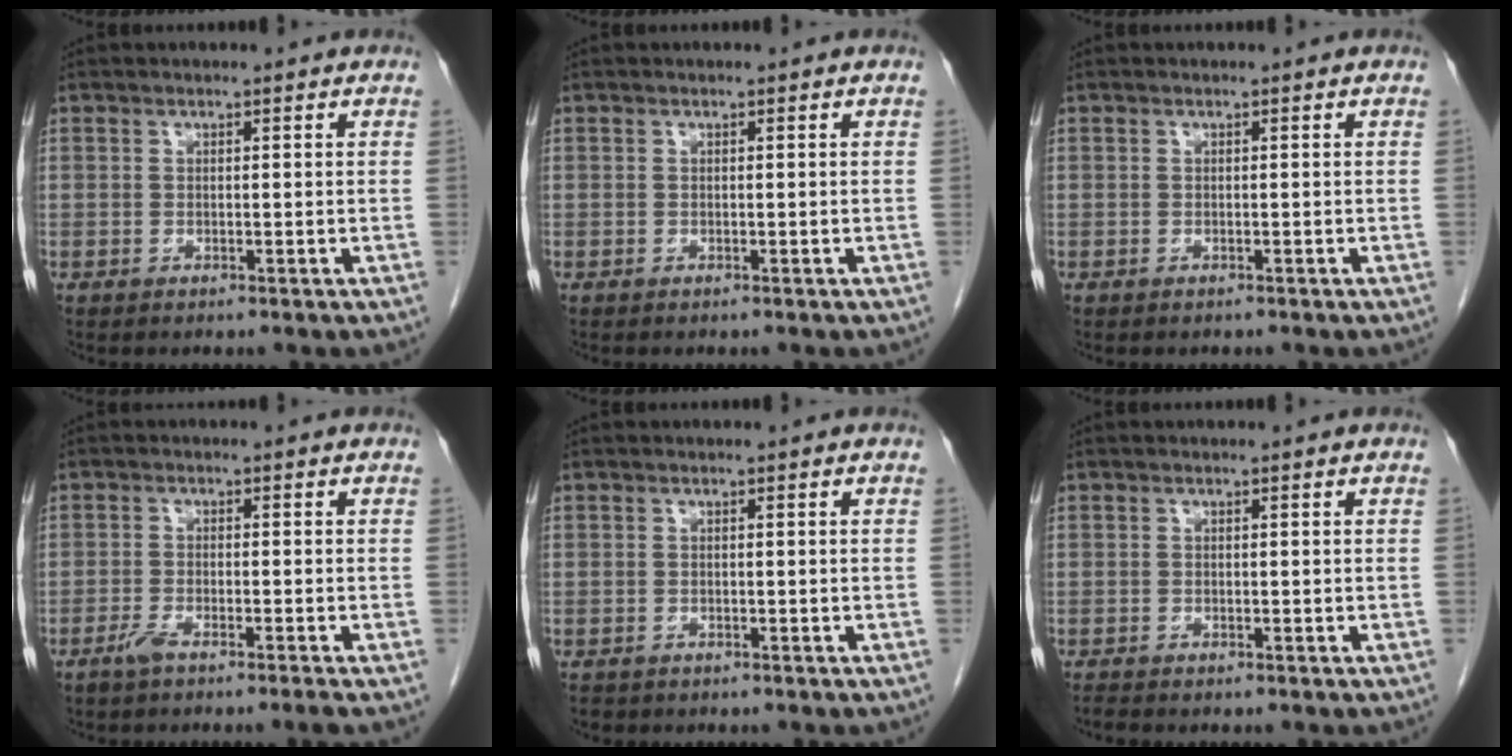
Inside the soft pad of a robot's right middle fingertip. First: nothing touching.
{"total": 0.0}
{"total": 0.0}
{"total": 2.7, "force": [-2.1, -0.4, 1.7], "torque": [-0.038, -0.003, -0.045]}
{"total": 1.7, "force": [-1.3, 0.9, 0.4], "torque": [-0.014, -0.002, -0.018]}
{"total": 0.8, "force": [-0.8, 0.0, 0.2], "torque": [-0.013, -0.004, -0.016]}